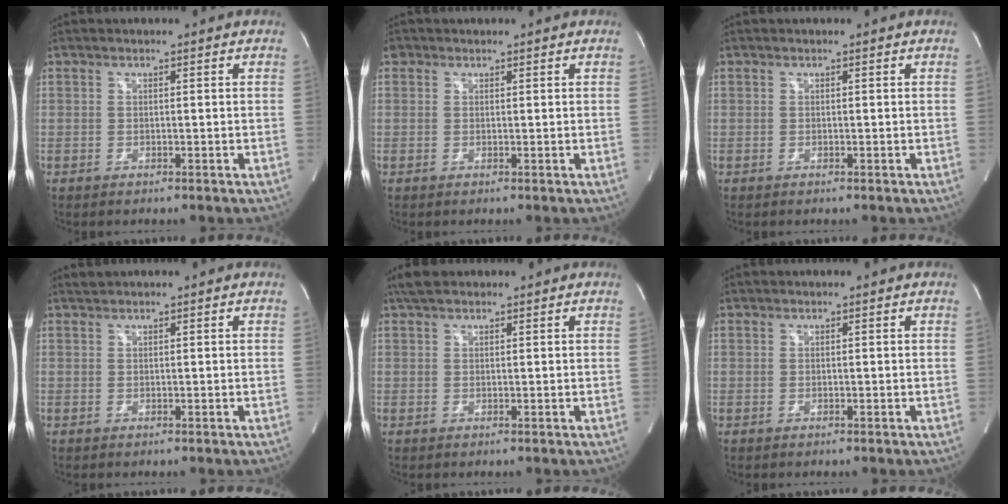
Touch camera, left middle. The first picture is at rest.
{"total": 0.9, "force": [0.5, 0.7, 0.0], "torque": [0.006, 0.004, 0.004]}
{"total": 0.0}
{"total": 0.5, "force": [0.5, -0.1, -0.1], "torque": [-0.005, 0.006, 0.015]}
{"total": 2.7, "force": [2.2, 1.1, 1.1], "torque": [-0.020, 0.017, 0.038]}
{"total": 0.0}